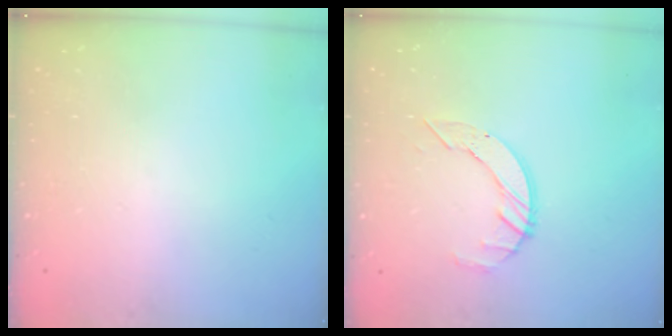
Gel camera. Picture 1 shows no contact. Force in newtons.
{"total": 5.7, "press": 5.7, "slide": 0.6}